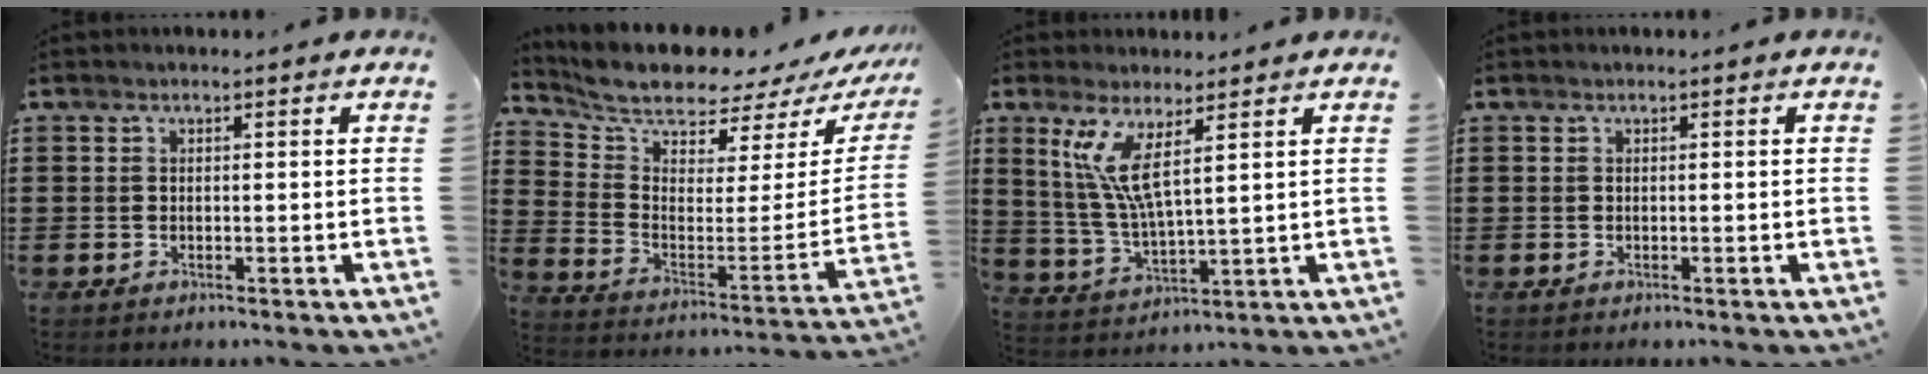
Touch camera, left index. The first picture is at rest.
{"total": 6.8, "force": [6.6, 0.9, 1.3], "torque": [-0.069, -0.062, 0.113]}
{"total": 7.8, "force": [4.3, 1.4, 6.4], "torque": [-0.152, -0.018, 0.073]}
{"total": 0.0}